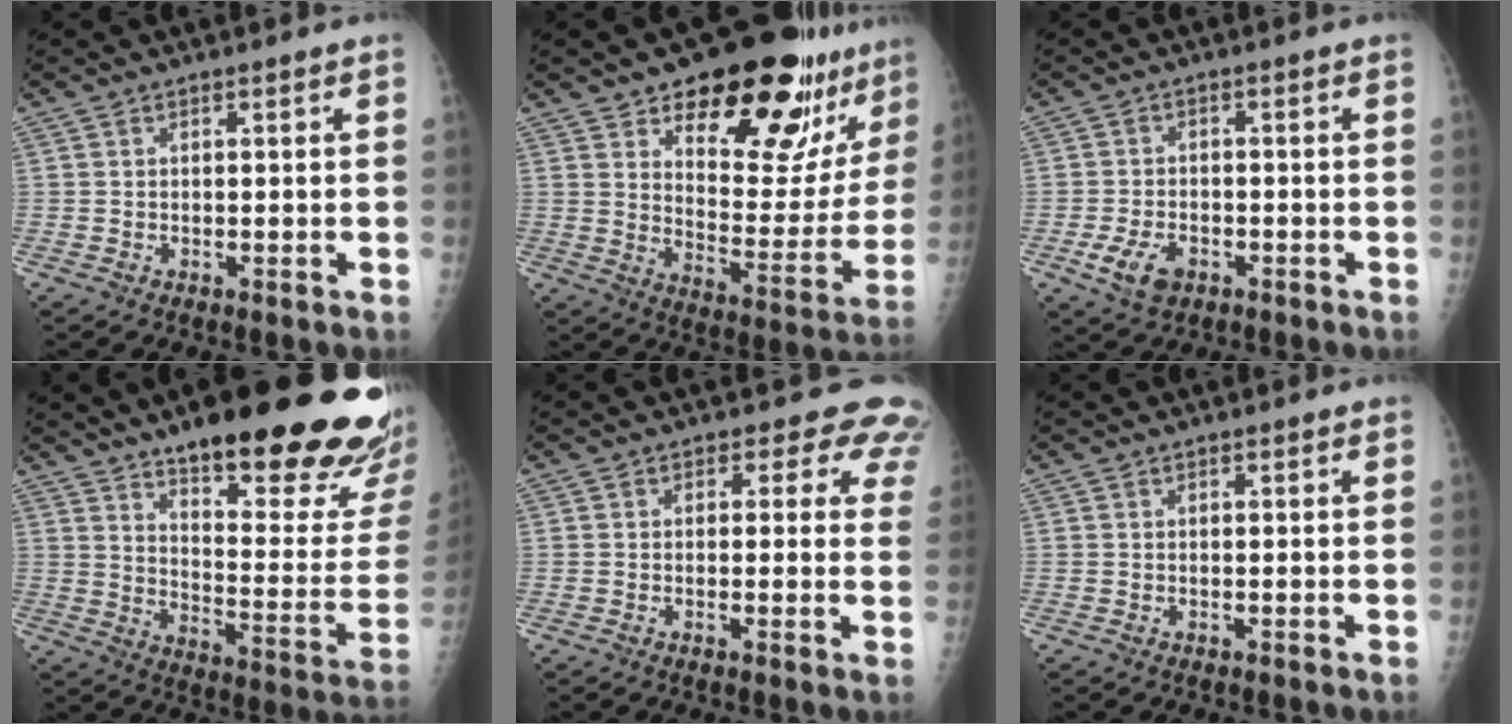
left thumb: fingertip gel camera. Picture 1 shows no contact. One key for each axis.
{"total": 24.3, "fx": 16.0, "fy": 10.3, "fz": 15.0, "tx": -0.149, "ty": -0.087, "tz": 0.228}
{"total": 6.0, "fx": -2.8, "fy": 3.8, "fz": 3.7, "tx": -0.067, "ty": 0.005, "tz": -0.047}
{"total": 30.3, "fx": 20.6, "fy": 7.7, "fz": 20.9, "tx": -0.223, "ty": -0.093, "tz": 0.285}
{"total": 6.8, "fx": 5.1, "fy": 4.0, "fz": 2.2, "tx": 0.019, "ty": -0.017, "tz": 0.031}
{"total": 0.5, "fx": 0.3, "fy": 0.3, "fz": 0.3, "tx": -0.002, "ty": -0.001, "tz": 0.001}